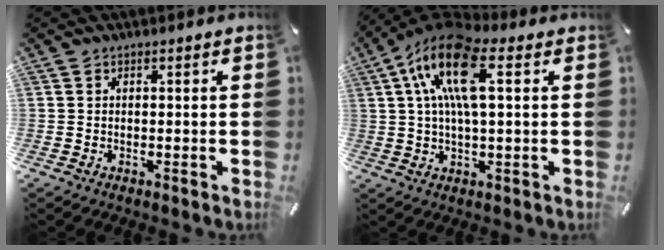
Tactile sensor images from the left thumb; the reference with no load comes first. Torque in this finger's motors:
{"motor_torque": [0.26, 1.54, 2.11, -0.66, 0.77]}